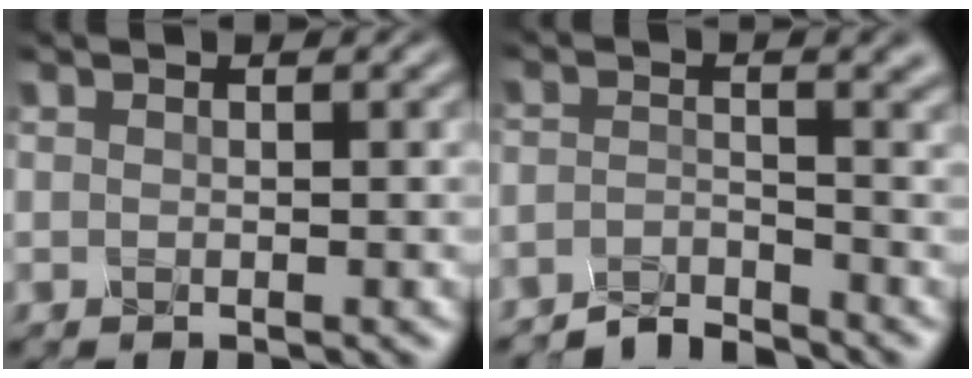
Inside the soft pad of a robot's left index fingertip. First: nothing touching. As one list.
[{"total": 3.2, "force": [-3.0, 0.5, 1.0], "torque": [-0.003, 0.002, -0.069]}]